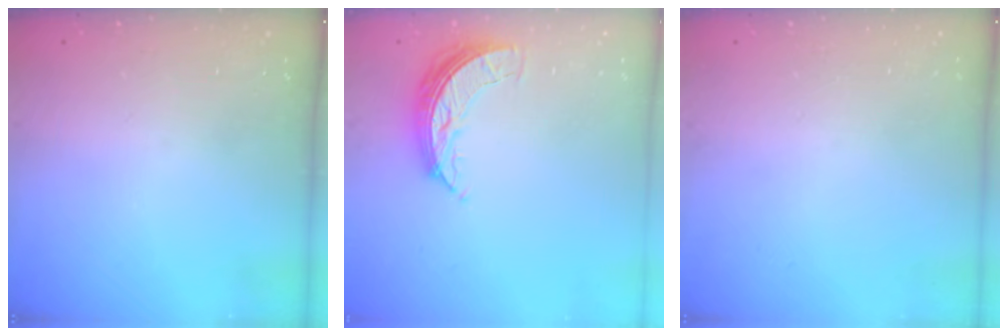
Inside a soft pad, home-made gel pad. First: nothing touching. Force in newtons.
{"total": 7.2, "press": 7.2, "slide": 0.3}
{"total": 0.0}